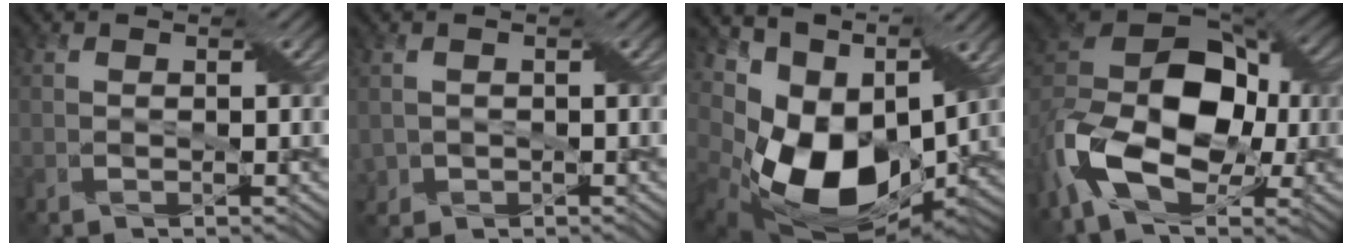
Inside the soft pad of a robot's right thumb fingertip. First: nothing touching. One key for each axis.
{"total": 2.1, "fx": -0.4, "fy": 1.9, "fz": 0.8, "tx": -0.027, "ty": -0.010, "tz": -0.009}
{"total": 15.7, "fx": 1.2, "fy": 11.2, "fz": 10.9, "tx": -0.232, "ty": -0.035, "tz": 0.040}
{"total": 16.1, "fx": -4.5, "fy": 10.2, "fz": 11.6, "tx": -0.248, "ty": -0.025, "tz": -0.092}